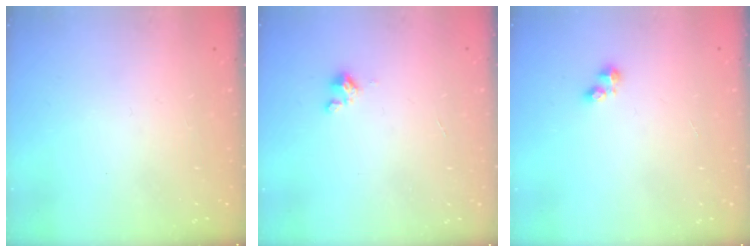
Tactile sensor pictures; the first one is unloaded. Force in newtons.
{"total": 0.9, "press": 0.9, "slide": 0.2}
{"total": 2.5, "press": 2.5, "slide": 0.4}